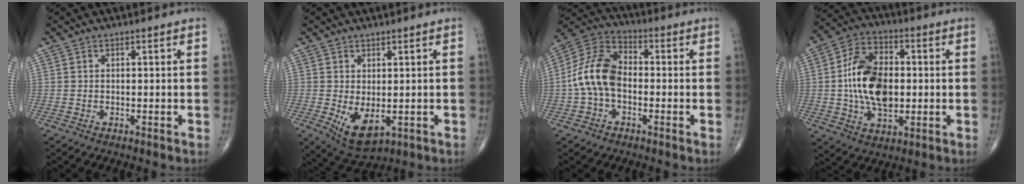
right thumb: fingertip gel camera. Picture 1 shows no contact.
{"total": 6.7, "force": [-1.0, 3.6, 5.6], "torque": [-0.086, -0.014, 0.002]}
{"total": 12.1, "force": [-1.5, 7.8, 9.1], "torque": [-0.173, 0.036, -0.042]}
{"total": 13.9, "force": [-0.5, 8.5, 10.9], "torque": [-0.181, 0.015, -0.011]}